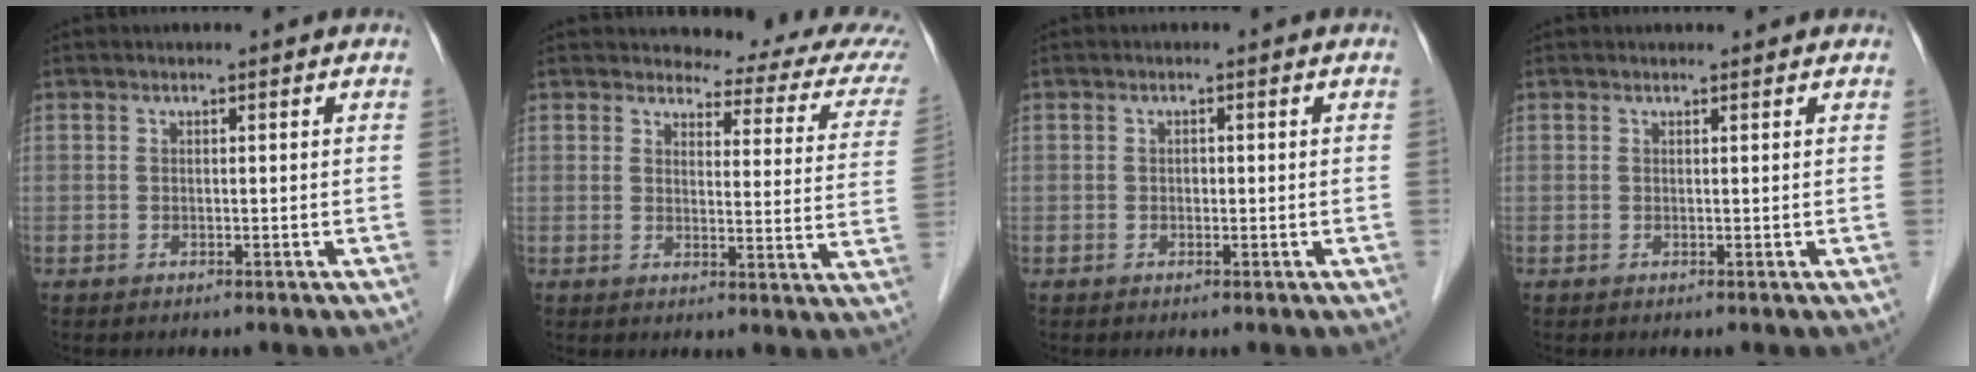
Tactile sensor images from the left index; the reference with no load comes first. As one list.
[{"total": 11.2, "force": [10.3, 2.0, 3.8], "torque": [-0.031, -0.038, 0.090]}, {"total": 0.6, "force": [-0.2, 0.5, 0.3], "torque": [-0.006, 0.002, -0.006]}, {"total": 1.9, "force": [1.8, 0.6, 0.4], "torque": [-0.013, 0.016, 0.015]}]